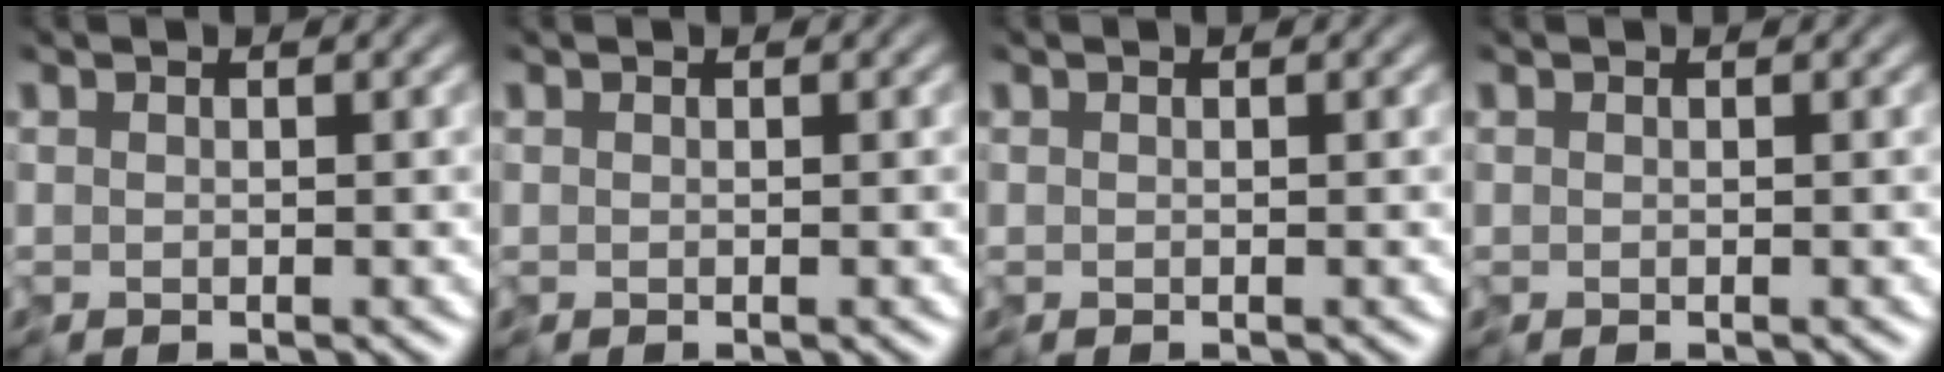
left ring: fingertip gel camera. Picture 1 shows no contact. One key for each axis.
{"total": 0.0}
{"total": 0.0}
{"total": 0.0}